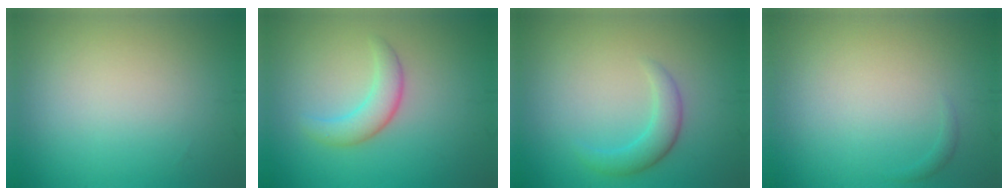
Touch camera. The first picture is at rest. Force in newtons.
{"total": 2.7, "press": 2.7, "slide": 0.1}
{"total": 2.4, "press": 2.4, "slide": 0.1}
{"total": 0.5, "press": 0.5, "slide": 0.1}